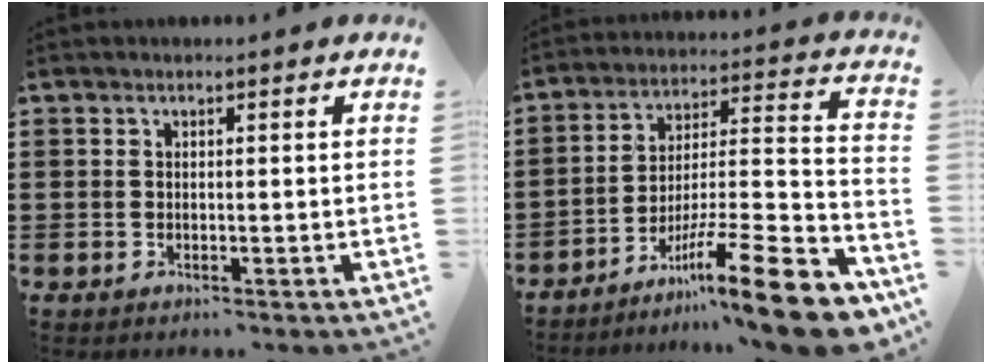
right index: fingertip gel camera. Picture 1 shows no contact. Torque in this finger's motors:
{"motor_torque": [1.67, -0.47, 1.05, 0.18]}